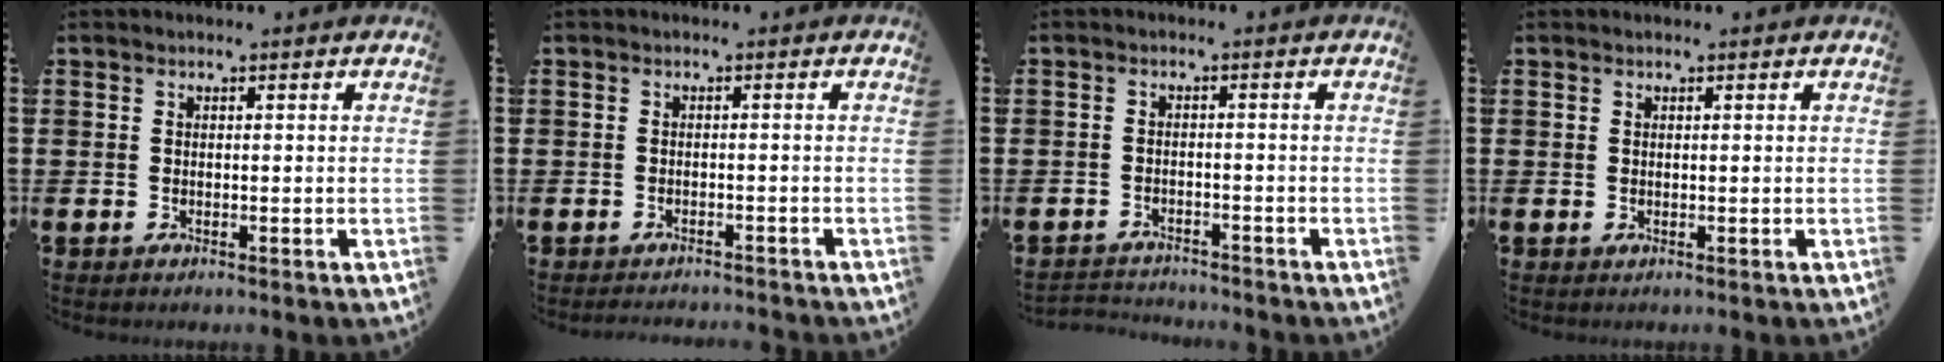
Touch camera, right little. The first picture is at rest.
{"total": 0.8, "force": [-0.8, -0.1, 0.1], "torque": [-0.004, -0.002, -0.015]}
{"total": 2.2, "force": [-2.2, 0.1, -0.3], "torque": [-0.002, 0.000, -0.049]}
{"total": 0.0}